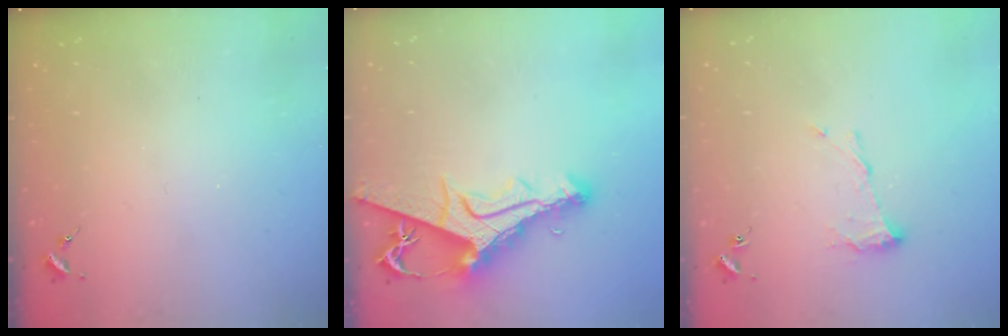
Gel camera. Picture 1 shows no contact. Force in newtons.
{"total": 10.7, "press": 10.7, "slide": 1.1}
{"total": 8.2, "press": 8.2, "slide": 0.3}